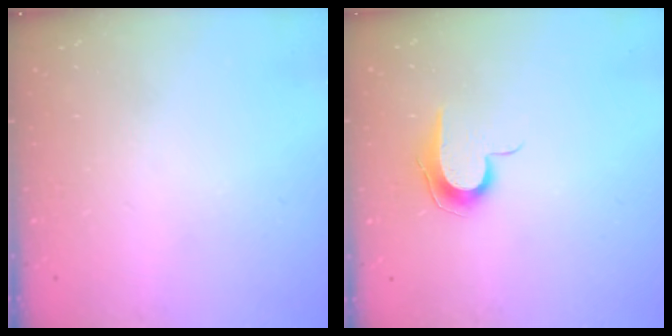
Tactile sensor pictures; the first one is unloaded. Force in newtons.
{"total": 7.9, "press": 7.9, "slide": 0.8}